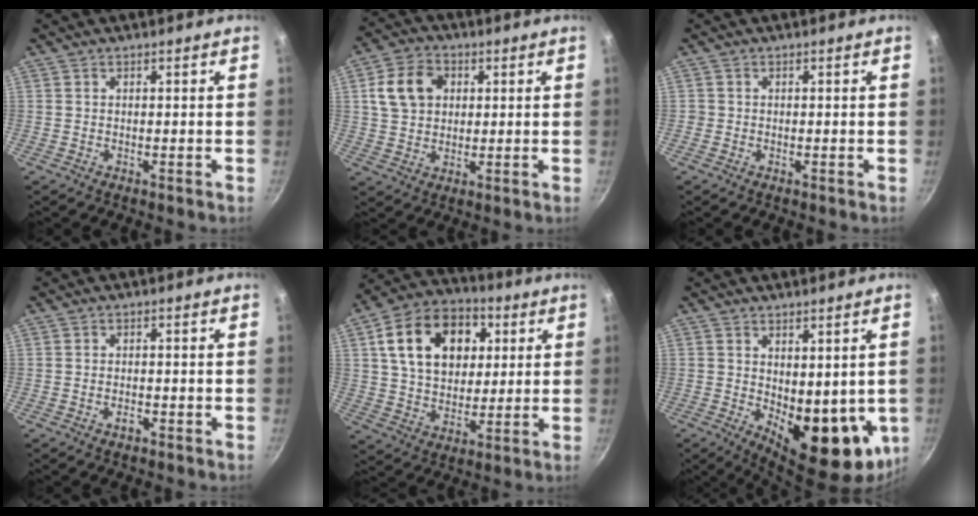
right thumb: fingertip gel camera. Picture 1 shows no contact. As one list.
[{"total": 10.0, "force": [2.5, 7.7, 5.7], "torque": [-0.089, 0.011, 0.039]}, {"total": 0.6, "force": [-0.2, 0.6, 0.0], "torque": [-0.001, 0.000, -0.003]}, {"total": 1.6, "force": [-0.9, 0.8, 1.0], "torque": [-0.018, 0.007, -0.016]}, {"total": 19.0, "force": [5.2, 13.6, 12.2], "torque": [-0.177, 0.011, 0.080]}, {"total": 14.0, "force": [0.0, 7.0, 12.1], "torque": [-0.138, -0.036, 0.016]}]